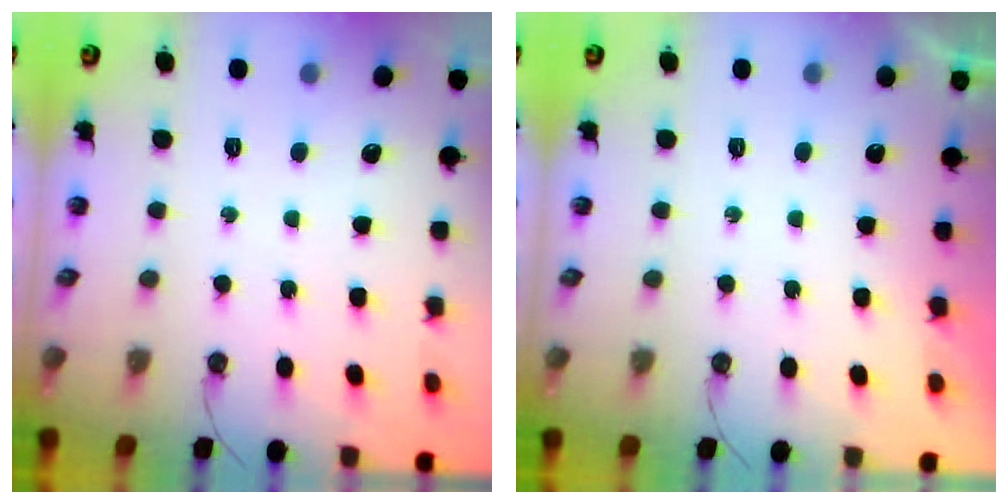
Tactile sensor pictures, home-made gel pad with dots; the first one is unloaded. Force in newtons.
{"total": 0.0}